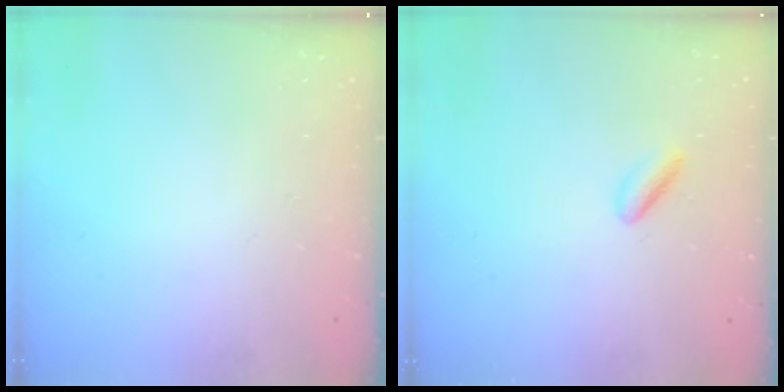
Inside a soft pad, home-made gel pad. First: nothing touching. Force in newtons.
{"total": 2.8, "press": 2.7, "slide": 0.8}